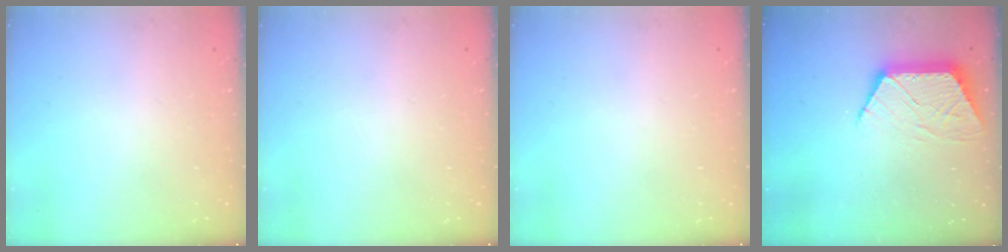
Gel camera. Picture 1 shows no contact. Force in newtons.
{"total": 0.0}
{"total": 0.0}
{"total": 10.3, "press": 10.3, "slide": 0.7}